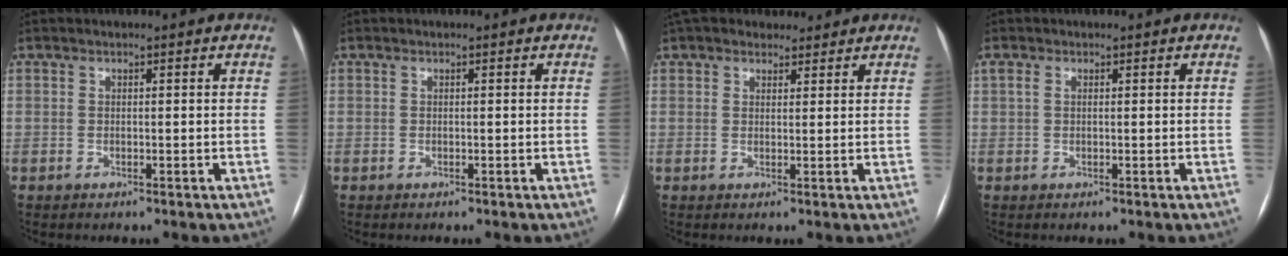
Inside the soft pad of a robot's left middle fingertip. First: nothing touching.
{"total": 0.0}
{"total": 6.4, "force": [5.3, 3.1, 1.6], "torque": [-0.020, 0.033, 0.081]}
{"total": 1.5, "force": [0.6, 0.8, 1.1], "torque": [-0.036, 0.021, 0.018]}